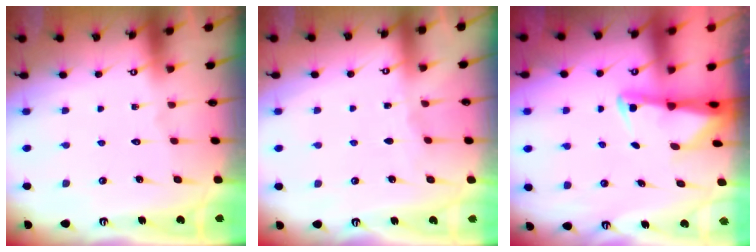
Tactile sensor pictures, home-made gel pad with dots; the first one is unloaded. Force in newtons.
{"total": 2.7, "press": 2.7, "slide": 0.4}
{"total": 2.3, "press": 2.3, "slide": 0.5}